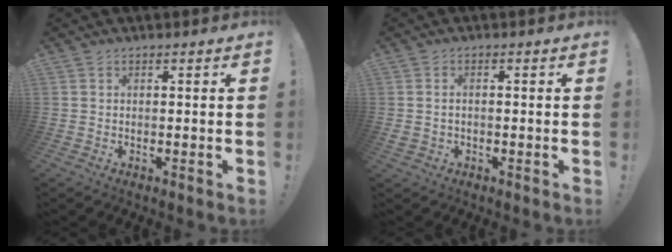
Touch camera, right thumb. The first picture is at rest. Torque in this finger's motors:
{"motor_torque": [-0.23, -0.08, 0.27, -0.12, 0.09]}